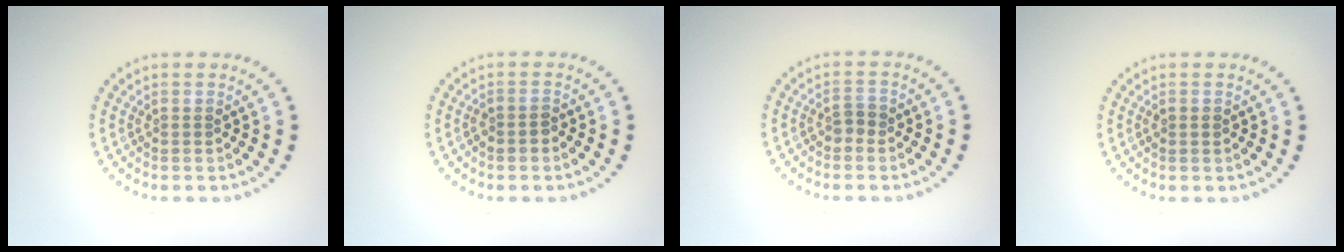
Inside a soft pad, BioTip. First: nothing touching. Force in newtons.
{"total": 1.0, "press": 0.9, "slide": 0.5}
{"total": 1.2, "press": 1.1, "slide": 0.5}
{"total": 0.9, "press": 0.9, "slide": 0.1}